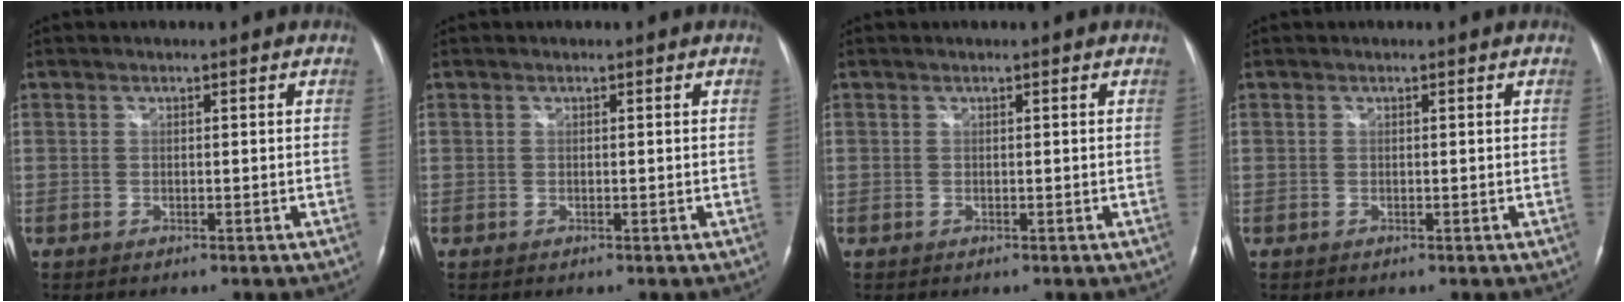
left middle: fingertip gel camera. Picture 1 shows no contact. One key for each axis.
{"total": 0.0}
{"total": 0.0}
{"total": 0.0}